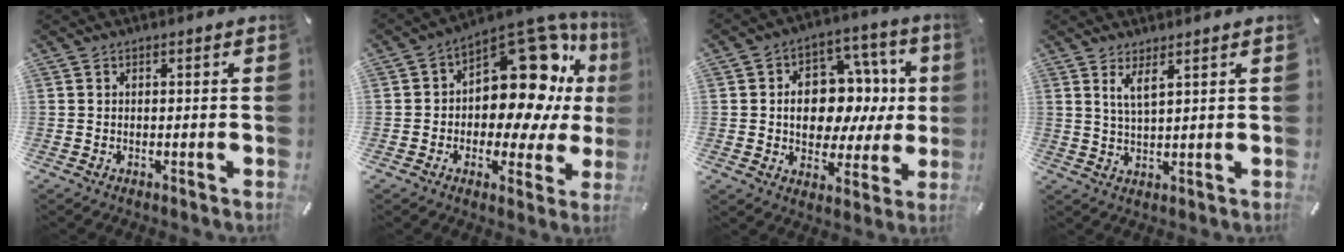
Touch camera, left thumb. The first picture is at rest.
{"total": 19.3, "force": [5.3, 11.9, 14.2], "torque": [-0.187, -0.056, 0.086]}
{"total": 14.3, "force": [1.1, 11.1, 9.0], "torque": [-0.121, -0.011, 0.029]}
{"total": 4.2, "force": [2.6, 0.7, 3.2], "torque": [-0.069, -0.004, 0.046]}